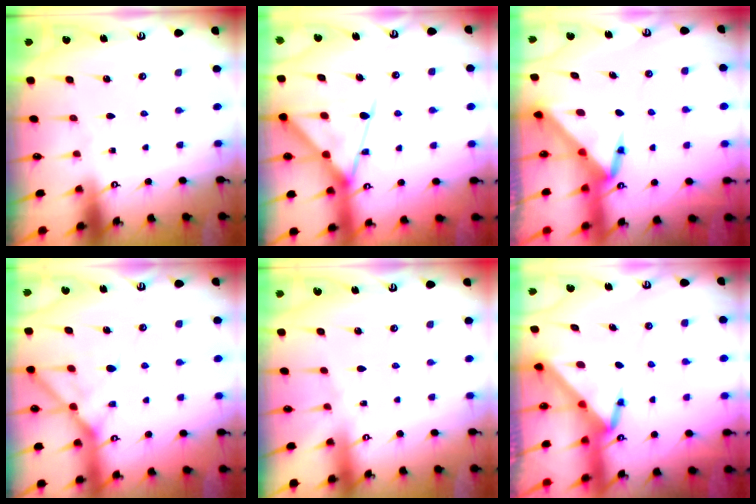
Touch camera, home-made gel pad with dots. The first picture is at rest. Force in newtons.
{"total": 17.0, "press": 16.9, "slide": 1.4}
{"total": 4.0, "press": 4.0, "slide": 0.2}
{"total": 14.4, "press": 14.4, "slide": 1.2}
{"total": 2.2, "press": 2.1, "slide": 0.5}
{"total": 3.6, "press": 3.6, "slide": 0.2}